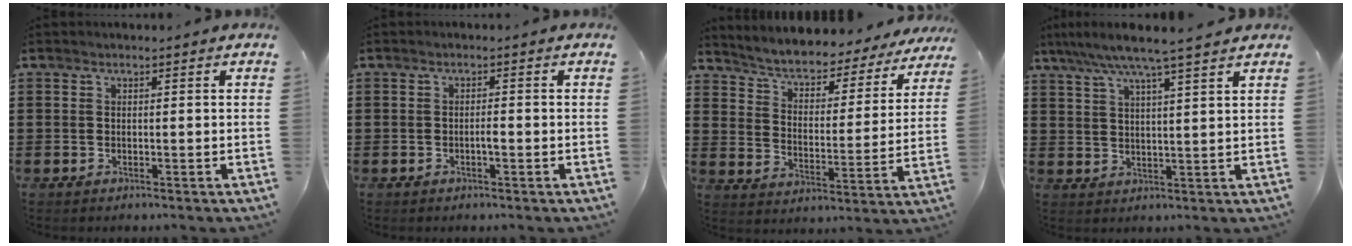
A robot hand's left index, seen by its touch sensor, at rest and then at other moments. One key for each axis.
{"total": 1.3, "fx": -0.4, "fy": 0.3, "fz": 1.1, "tx": -0.023, "ty": -0.001, "tz": -0.008}
{"total": 4.1, "fx": 3.8, "fy": 0.8, "fz": 1.2, "tx": -0.045, "ty": -0.036, "tz": 0.055}
{"total": 6.2, "fx": 5.2, "fy": -0.4, "fz": 3.5, "tx": -0.084, "ty": -0.019, "tz": 0.089}